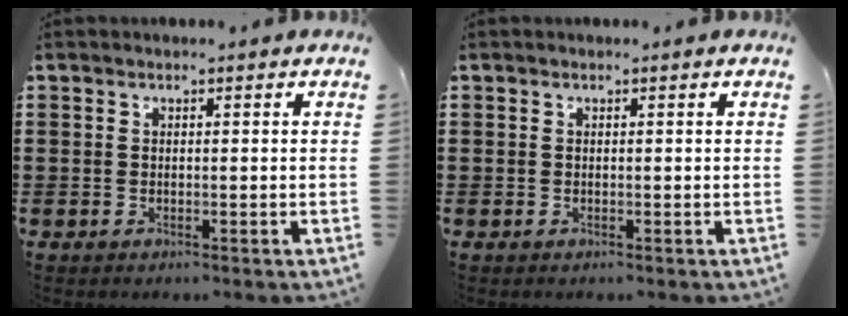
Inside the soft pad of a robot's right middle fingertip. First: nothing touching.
{"total": 0.0}